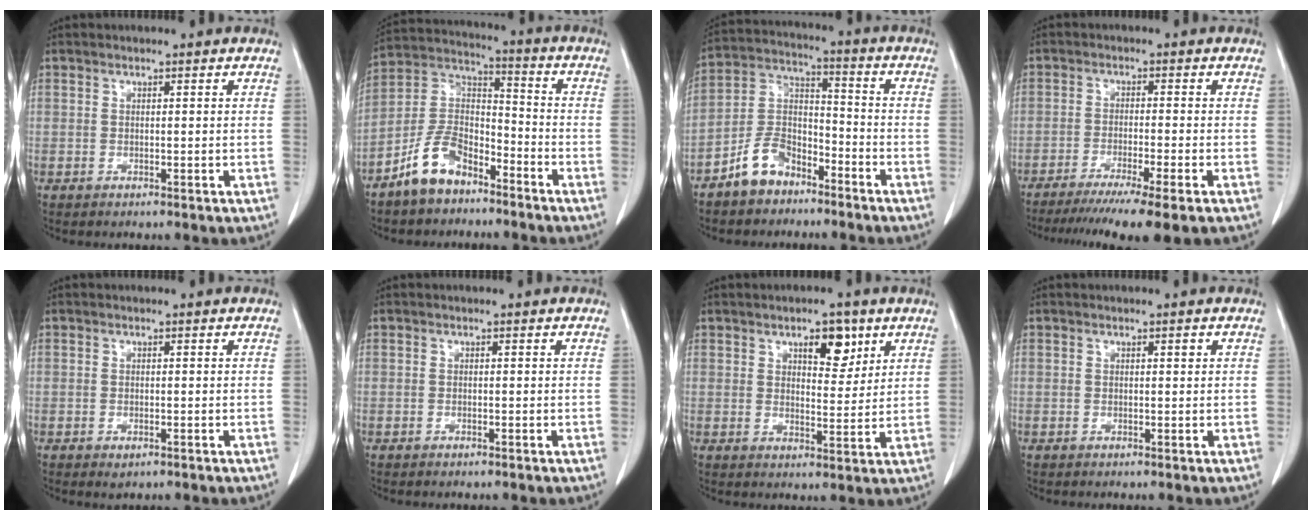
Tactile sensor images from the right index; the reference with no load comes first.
{"total": 10.3, "force": [-7.2, 5.1, 5.3], "torque": [-0.113, 0.020, -0.144]}
{"total": 8.6, "force": [-6.0, 4.9, 3.7], "torque": [-0.078, 0.020, -0.117]}
{"total": 11.8, "force": [-9.1, -0.6, 7.5], "torque": [-0.104, -0.031, -0.140]}
{"total": 1.1, "force": [-0.6, 0.6, 0.8], "torque": [-0.008, -0.001, -0.003]}
{"total": 0.0}
{"total": 5.9, "force": [3.4, 2.5, 4.2], "torque": [-0.057, -0.001, 0.049]}
{"total": 0.6, "force": [0.3, 0.1, 0.5], "torque": [-0.007, 0.000, 0.003]}